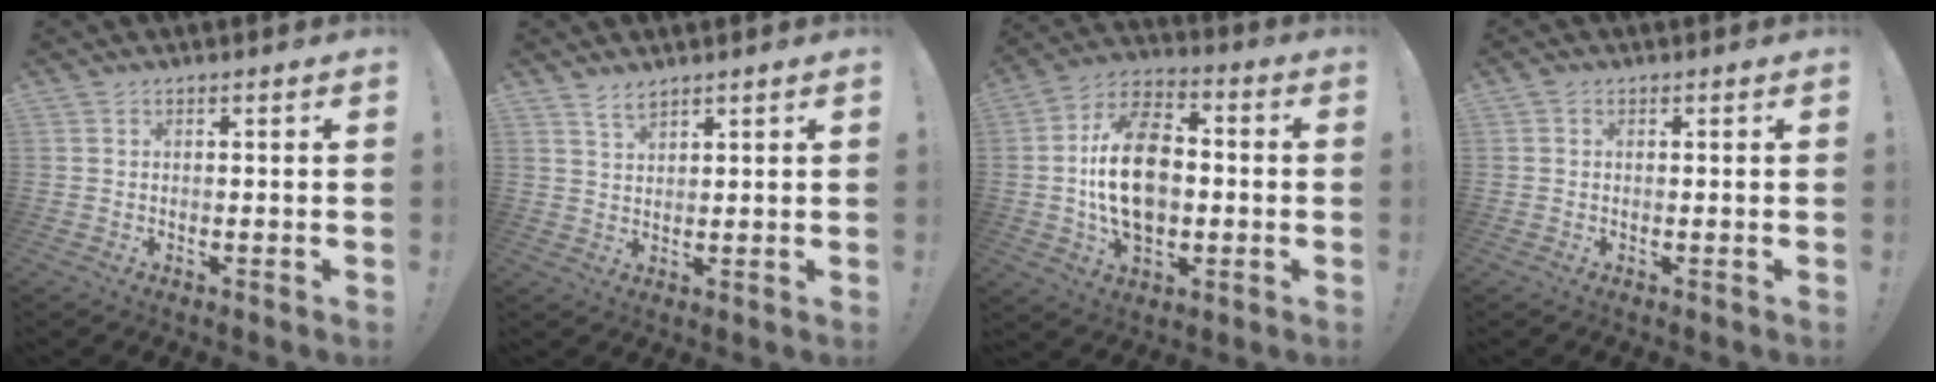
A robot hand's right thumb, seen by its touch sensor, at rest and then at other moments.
{"total": 3.0, "force": [2.6, 0.8, 1.3], "torque": [-0.020, -0.017, 0.047]}
{"total": 20.0, "force": [-0.9, 13.4, 14.8], "torque": [-0.243, 0.013, -0.014]}
{"total": 0.5, "force": [0.0, 0.5, 0.1], "torque": [0.005, -0.002, -0.001]}